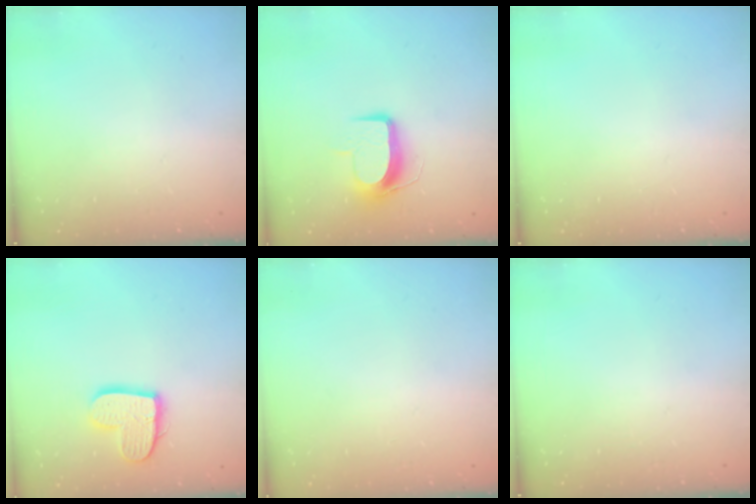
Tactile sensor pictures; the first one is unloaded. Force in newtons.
{"total": 9.8, "press": 9.8, "slide": 0.3}
{"total": 0.0}
{"total": 12.6, "press": 12.6, "slide": 0.8}
{"total": 0.0}
{"total": 0.0}